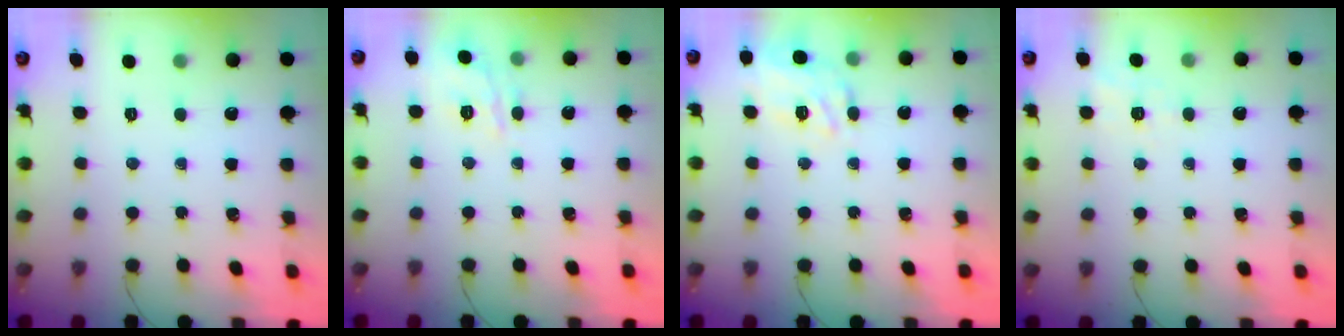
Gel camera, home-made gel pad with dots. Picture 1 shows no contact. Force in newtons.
{"total": 8.9, "press": 8.9, "slide": 0.6}
{"total": 9.5, "press": 9.2, "slide": 2.3}
{"total": 2.0, "press": 1.1, "slide": 1.6}